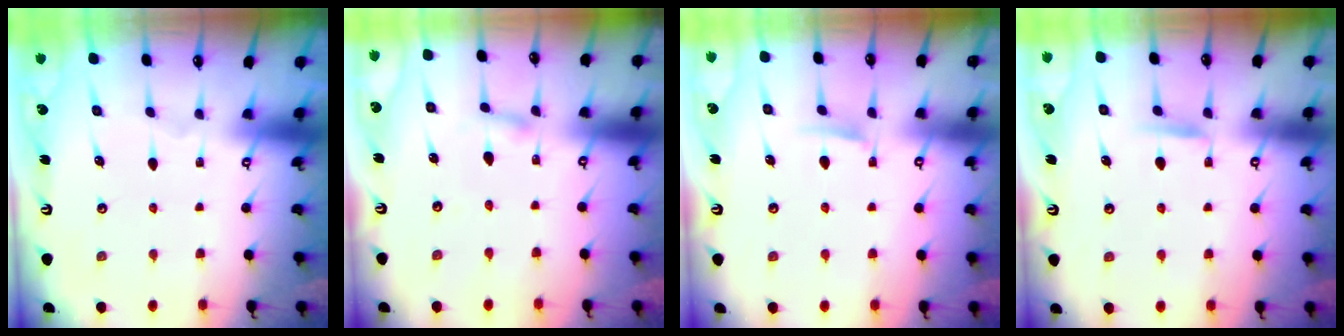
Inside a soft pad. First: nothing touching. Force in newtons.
{"total": 2.1, "press": 2.1, "slide": 0.2}
{"total": 5.7, "press": 5.6, "slide": 0.9}
{"total": 6.6, "press": 6.5, "slide": 0.9}